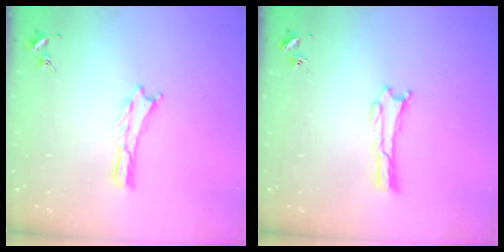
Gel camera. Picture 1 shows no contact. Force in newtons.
{"total": 0.0}